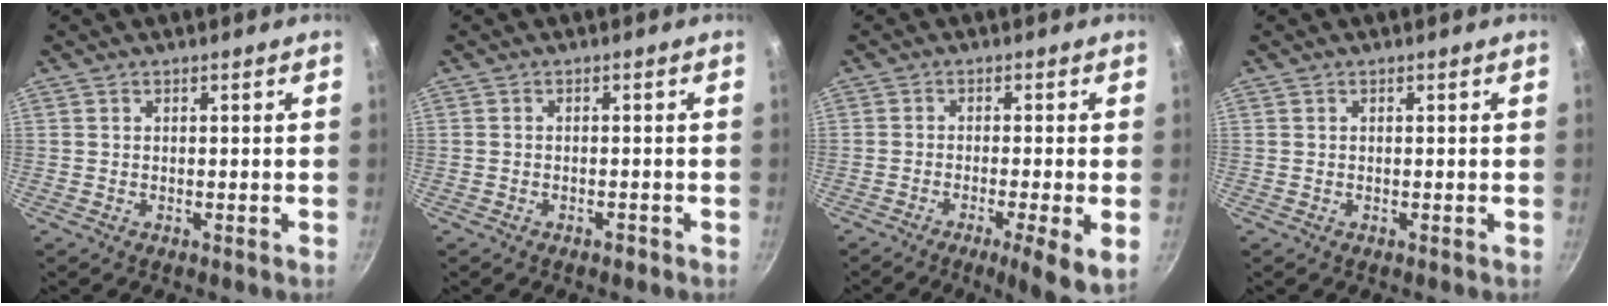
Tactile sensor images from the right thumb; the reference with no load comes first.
{"total": 1.2, "force": [-0.9, 0.6, 0.6], "torque": [-0.011, 0.012, -0.010]}
{"total": 7.9, "force": [-2.6, 1.1, 7.4], "torque": [-0.119, 0.000, -0.040]}
{"total": 0.0}